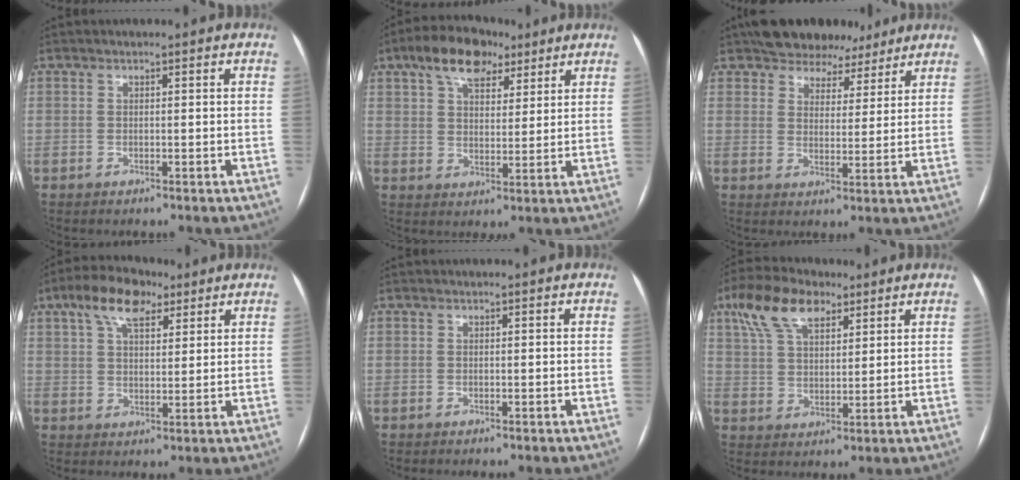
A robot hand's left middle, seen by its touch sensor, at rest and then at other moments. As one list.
[{"total": 10.2, "force": [6.4, 5.2, 6.1], "torque": [-0.107, 0.028, 0.108]}, {"total": 9.0, "force": [7.3, 4.7, 2.1], "torque": [-0.013, 0.017, 0.100]}, {"total": 9.0, "force": [5.4, 4.1, 5.9], "torque": [-0.114, 0.026, 0.095]}, {"total": 0.0}, {"total": 10.1, "force": [6.1, 4.8, 6.5], "torque": [-0.140, 0.029, 0.117]}]